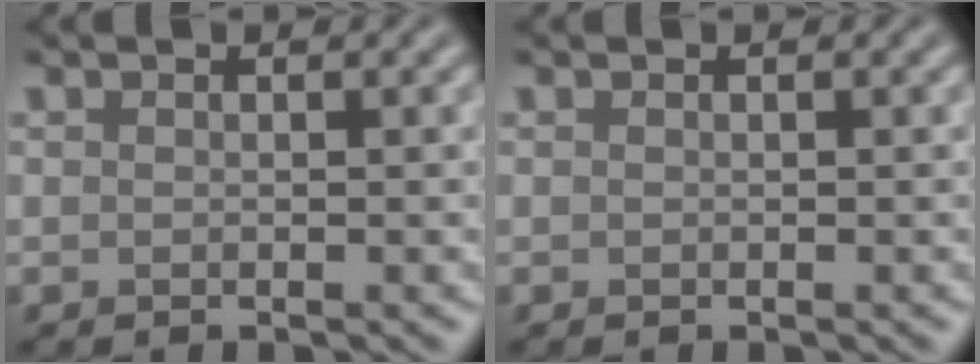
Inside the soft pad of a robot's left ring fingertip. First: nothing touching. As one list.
[{"total": 0.0}]